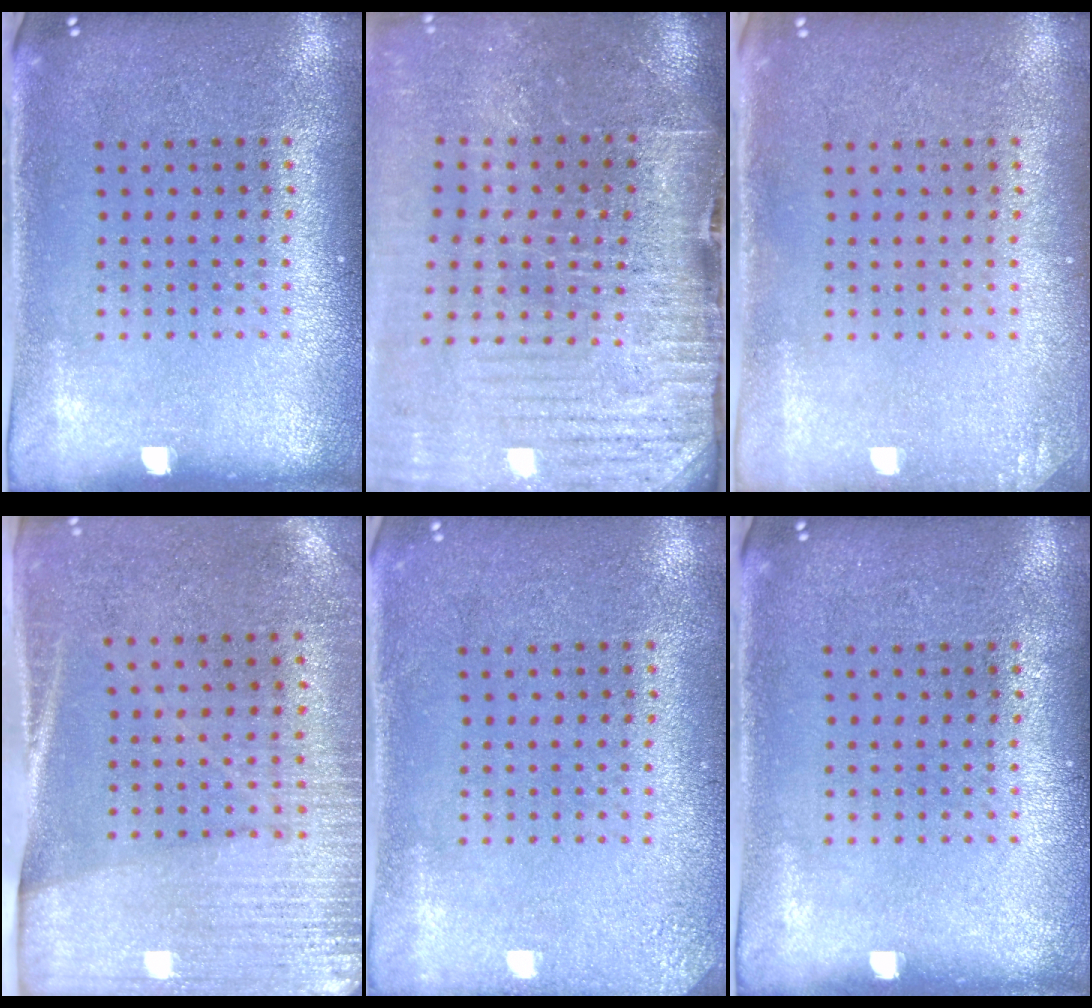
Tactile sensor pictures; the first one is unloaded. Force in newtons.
{"total": 4.2, "press": 3.8, "slide": 1.9}
{"total": 0.9, "press": 0.9, "slide": 0.2}
{"total": 2.9, "press": 2.6, "slide": 1.3}
{"total": 1.7, "press": 1.7, "slide": 0.2}
{"total": 0.0}